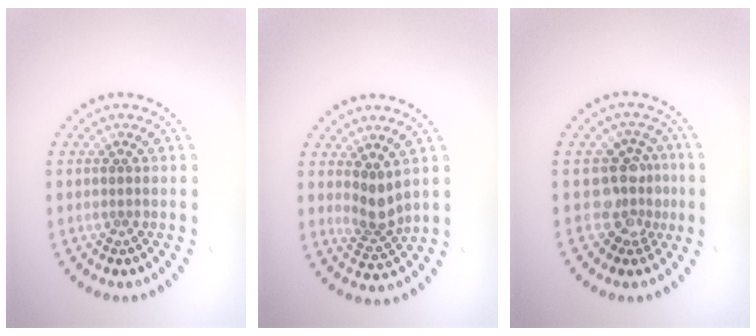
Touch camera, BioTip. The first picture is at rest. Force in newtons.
{"total": 2.4, "press": 1.8, "slide": 1.6}
{"total": 3.4, "press": 2.6, "slide": 2.2}